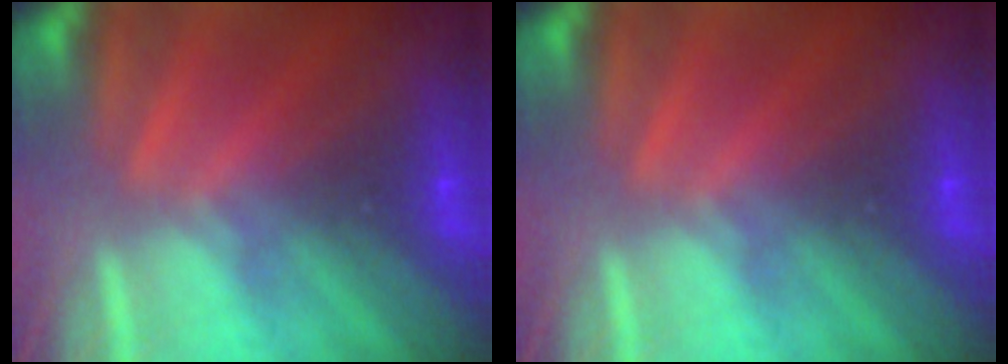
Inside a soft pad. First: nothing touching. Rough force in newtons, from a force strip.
{"total": 0.0}